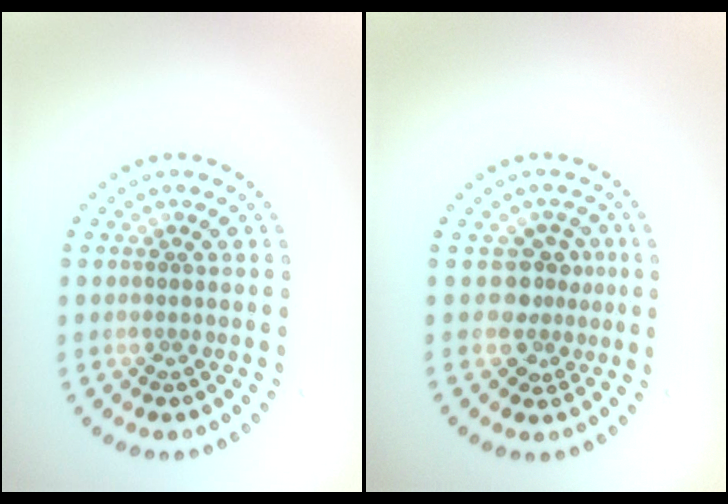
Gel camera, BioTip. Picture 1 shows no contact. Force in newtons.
{"total": 2.8, "press": 2.0, "slide": 2.0}